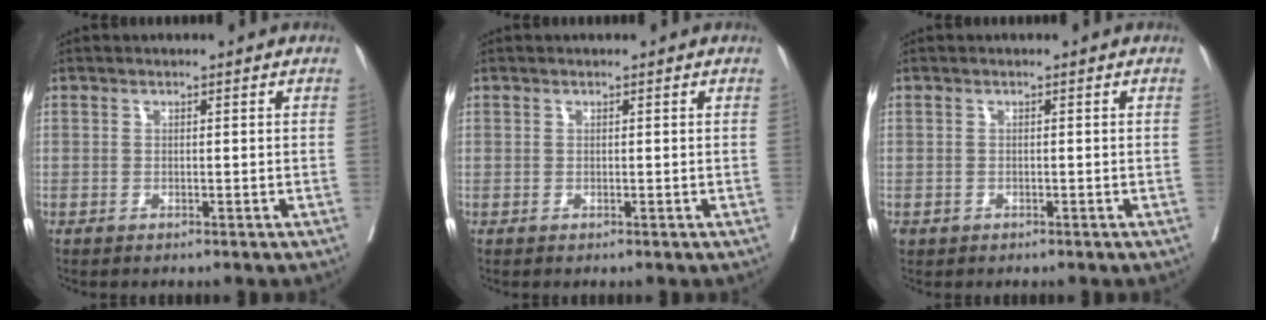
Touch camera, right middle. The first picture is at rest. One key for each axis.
{"total": 0.0}
{"total": 0.7, "fx": -0.3, "fy": 0.6, "fz": 0.1, "tx": -0.005, "ty": 0.002, "tz": -0.002}